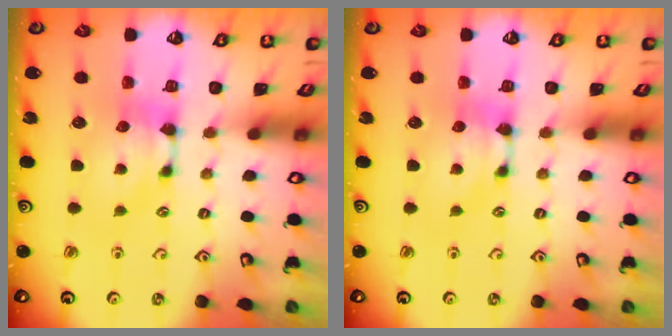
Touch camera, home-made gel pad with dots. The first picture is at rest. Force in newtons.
{"total": 0.0}